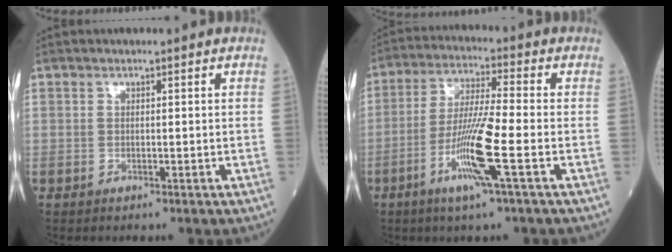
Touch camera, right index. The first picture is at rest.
{"total": 10.6, "force": [-3.9, -0.5, 9.9], "torque": [-0.194, -0.014, -0.078]}